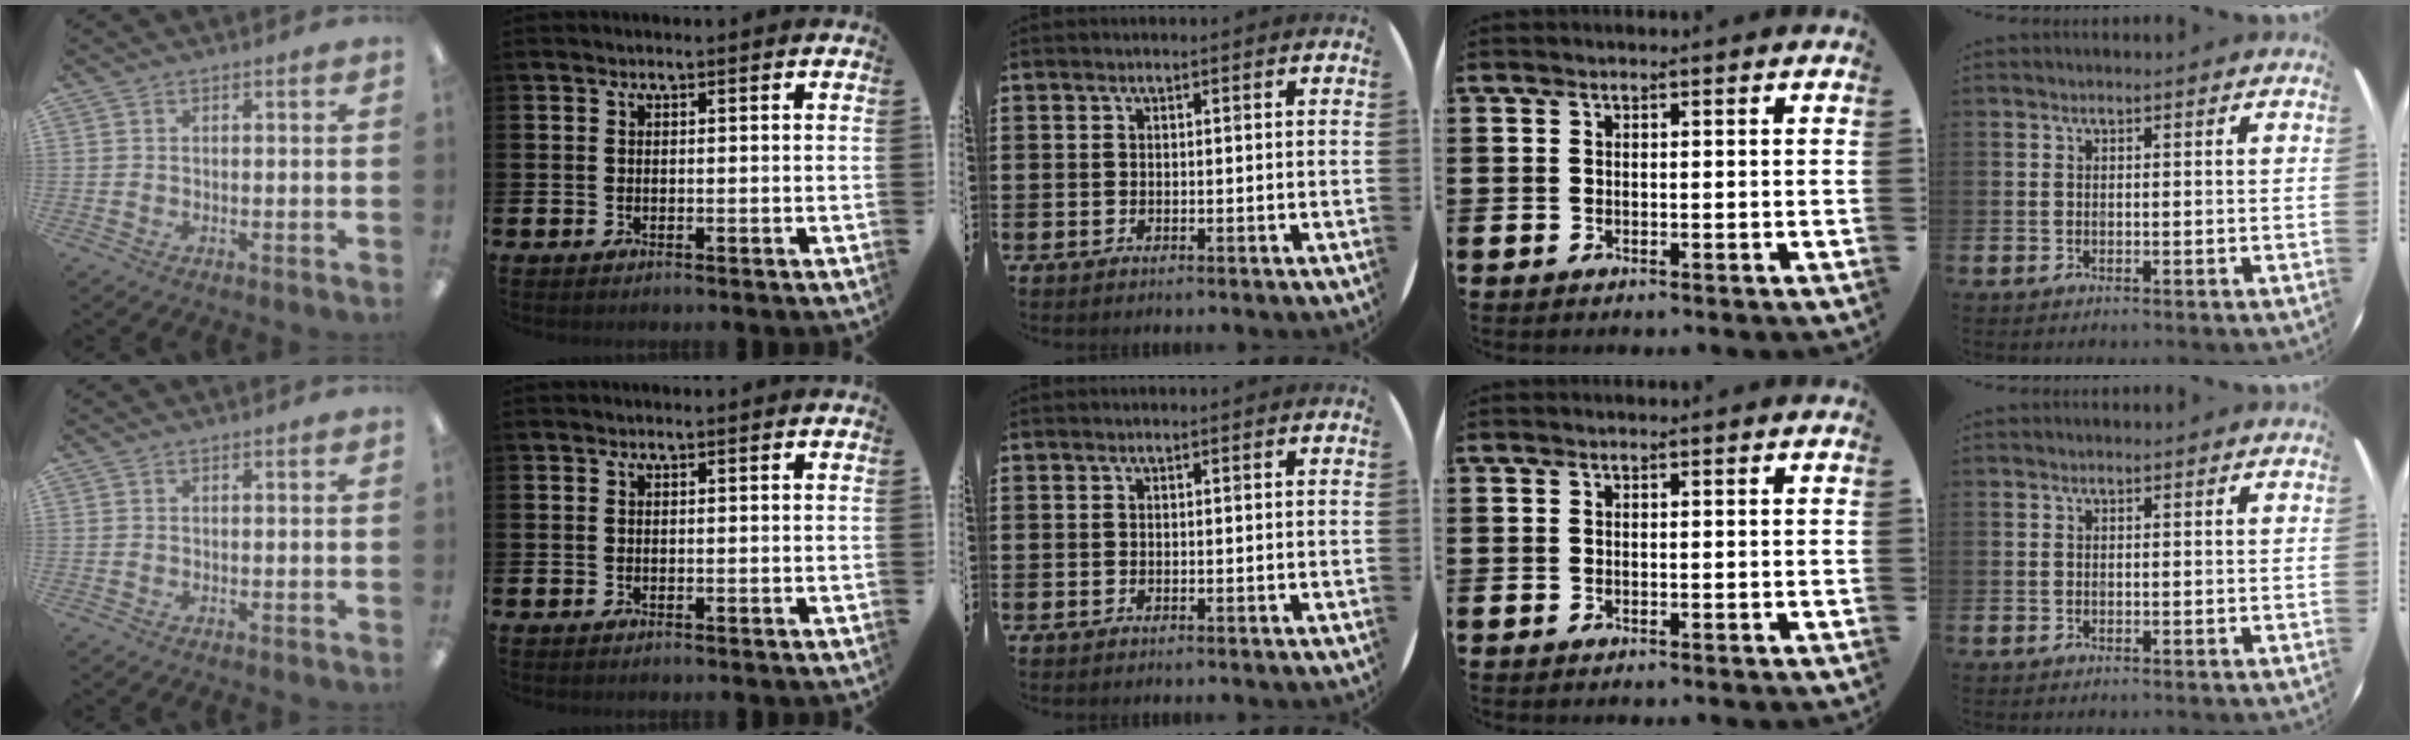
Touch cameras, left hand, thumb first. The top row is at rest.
{}